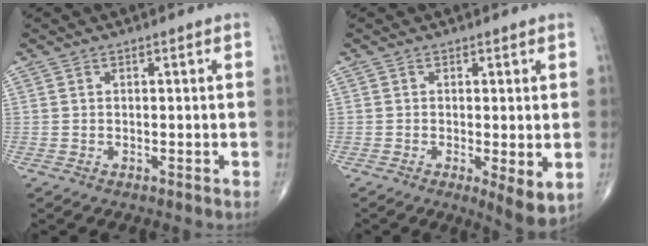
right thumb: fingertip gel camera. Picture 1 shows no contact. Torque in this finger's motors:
{"motor_torque": [-0.73, 0.36, 0.00, -0.13, 0.00]}